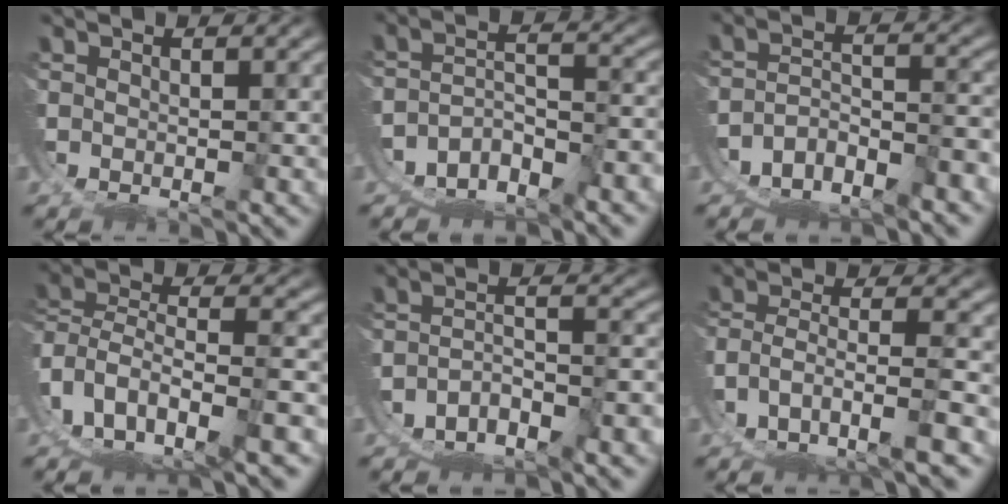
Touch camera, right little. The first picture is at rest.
{"total": 8.3, "force": [-5.7, 5.7, 1.9], "torque": [-0.043, -0.030, -0.093]}
{"total": 10.2, "force": [-6.6, 7.5, 2.3], "torque": [-0.067, -0.037, -0.107]}
{"total": 10.5, "force": [-3.9, 7.5, 6.1], "torque": [-0.147, -0.058, -0.040]}
{"total": 8.3, "force": [-5.6, 5.9, 2.1], "torque": [-0.056, -0.026, -0.090]}
{"total": 8.7, "force": [-5.3, 5.3, 4.4], "torque": [-0.092, -0.044, -0.072]}